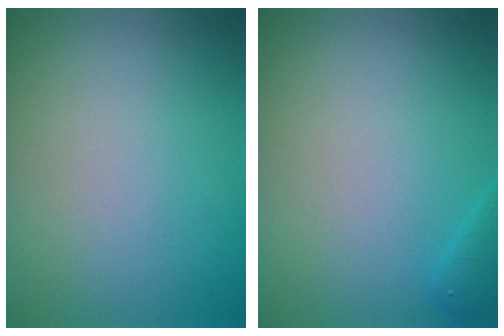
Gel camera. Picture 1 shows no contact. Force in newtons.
{"total": 1.2, "press": 1.2, "slide": 0.1}